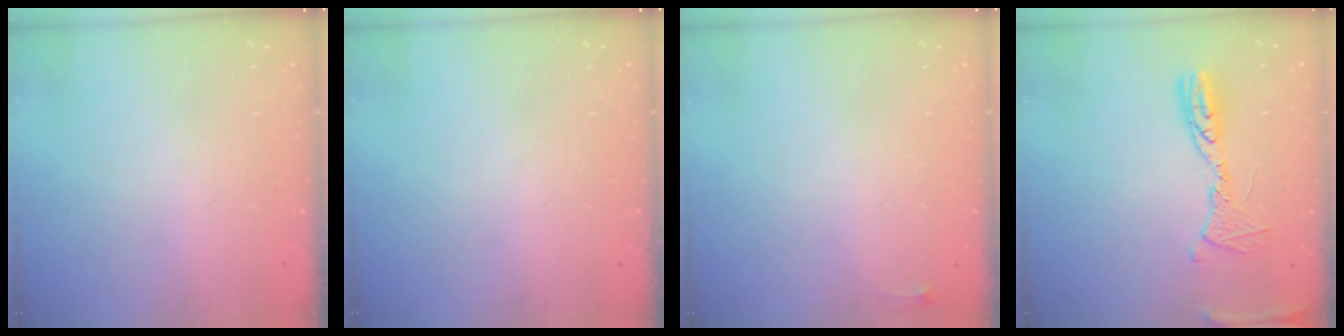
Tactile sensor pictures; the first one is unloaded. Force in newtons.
{"total": 0.0}
{"total": 2.6, "press": 2.6, "slide": 0.6}
{"total": 12.0, "press": 11.9, "slide": 1.1}